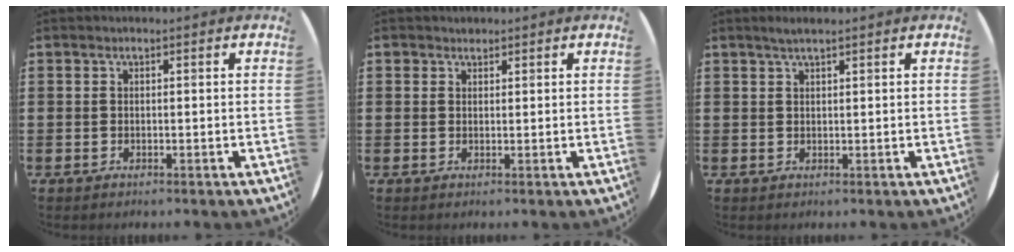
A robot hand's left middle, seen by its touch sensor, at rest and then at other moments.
{"total": 0.9, "force": [0.8, 0.4, -0.1], "torque": [0.002, 0.003, 0.016]}
{"total": 1.6, "force": [1.2, 0.1, 1.0], "torque": [-0.019, 0.004, 0.021]}